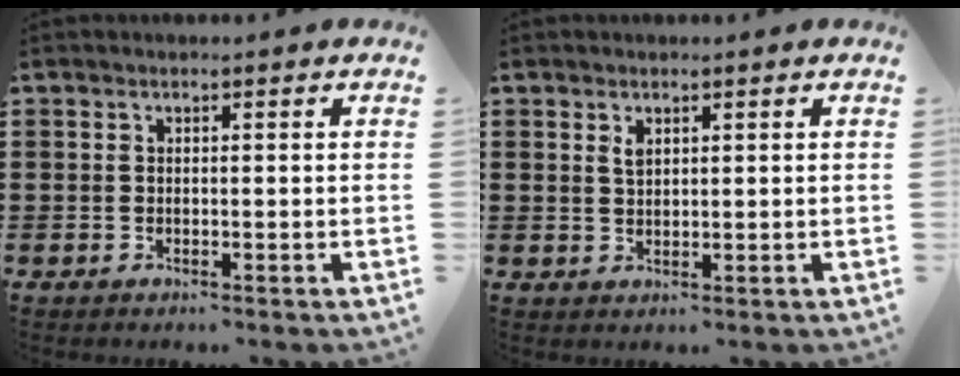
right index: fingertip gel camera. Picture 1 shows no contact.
{"total": 1.6, "force": [0.9, 0.8, 1.0], "torque": [-0.023, 0.004, 0.016]}